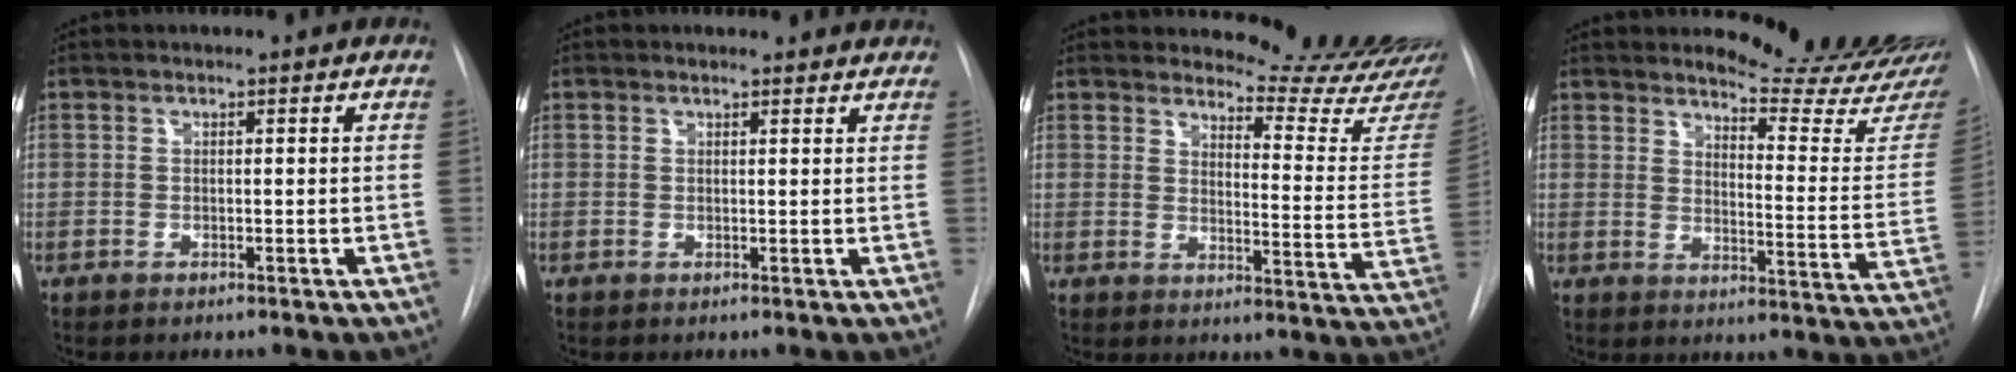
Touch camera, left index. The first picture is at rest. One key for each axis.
{"total": 5.3, "fx": 5.2, "fy": 1.0, "fz": 0.8, "tx": -0.004, "ty": 0.010, "tz": 0.045}
{"total": 16.8, "fx": 16.4, "fy": -0.2, "fz": 3.9, "tx": -0.047, "ty": -0.141, "tz": 0.184}
{"total": 17.3, "fx": 16.5, "fy": -0.1, "fz": 5.4, "tx": -0.074, "ty": -0.132, "tz": 0.194}